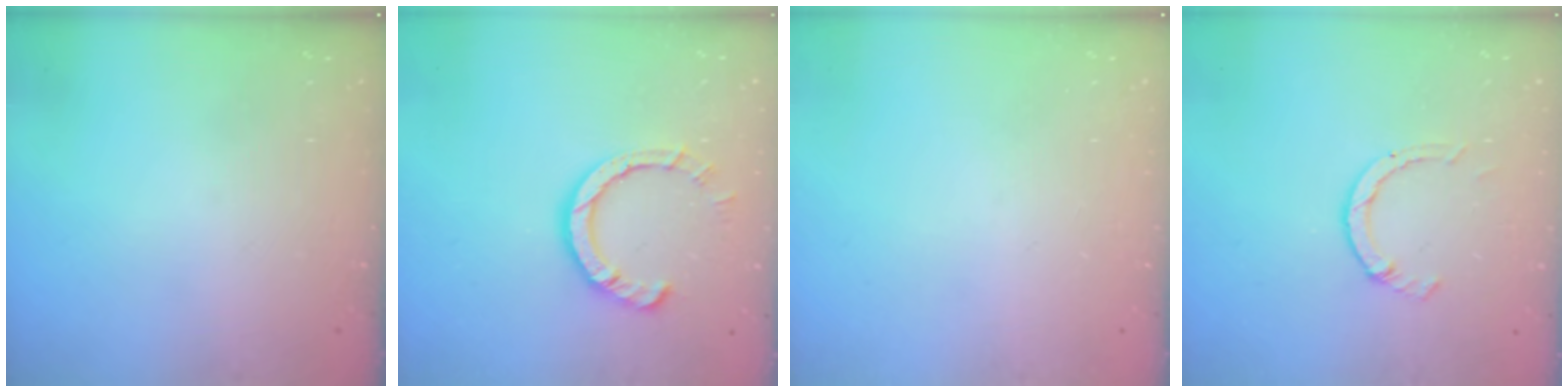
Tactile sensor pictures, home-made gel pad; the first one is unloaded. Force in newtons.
{"total": 7.5, "press": 7.4, "slide": 0.9}
{"total": 0.0}
{"total": 2.3, "press": 2.3, "slide": 0.3}